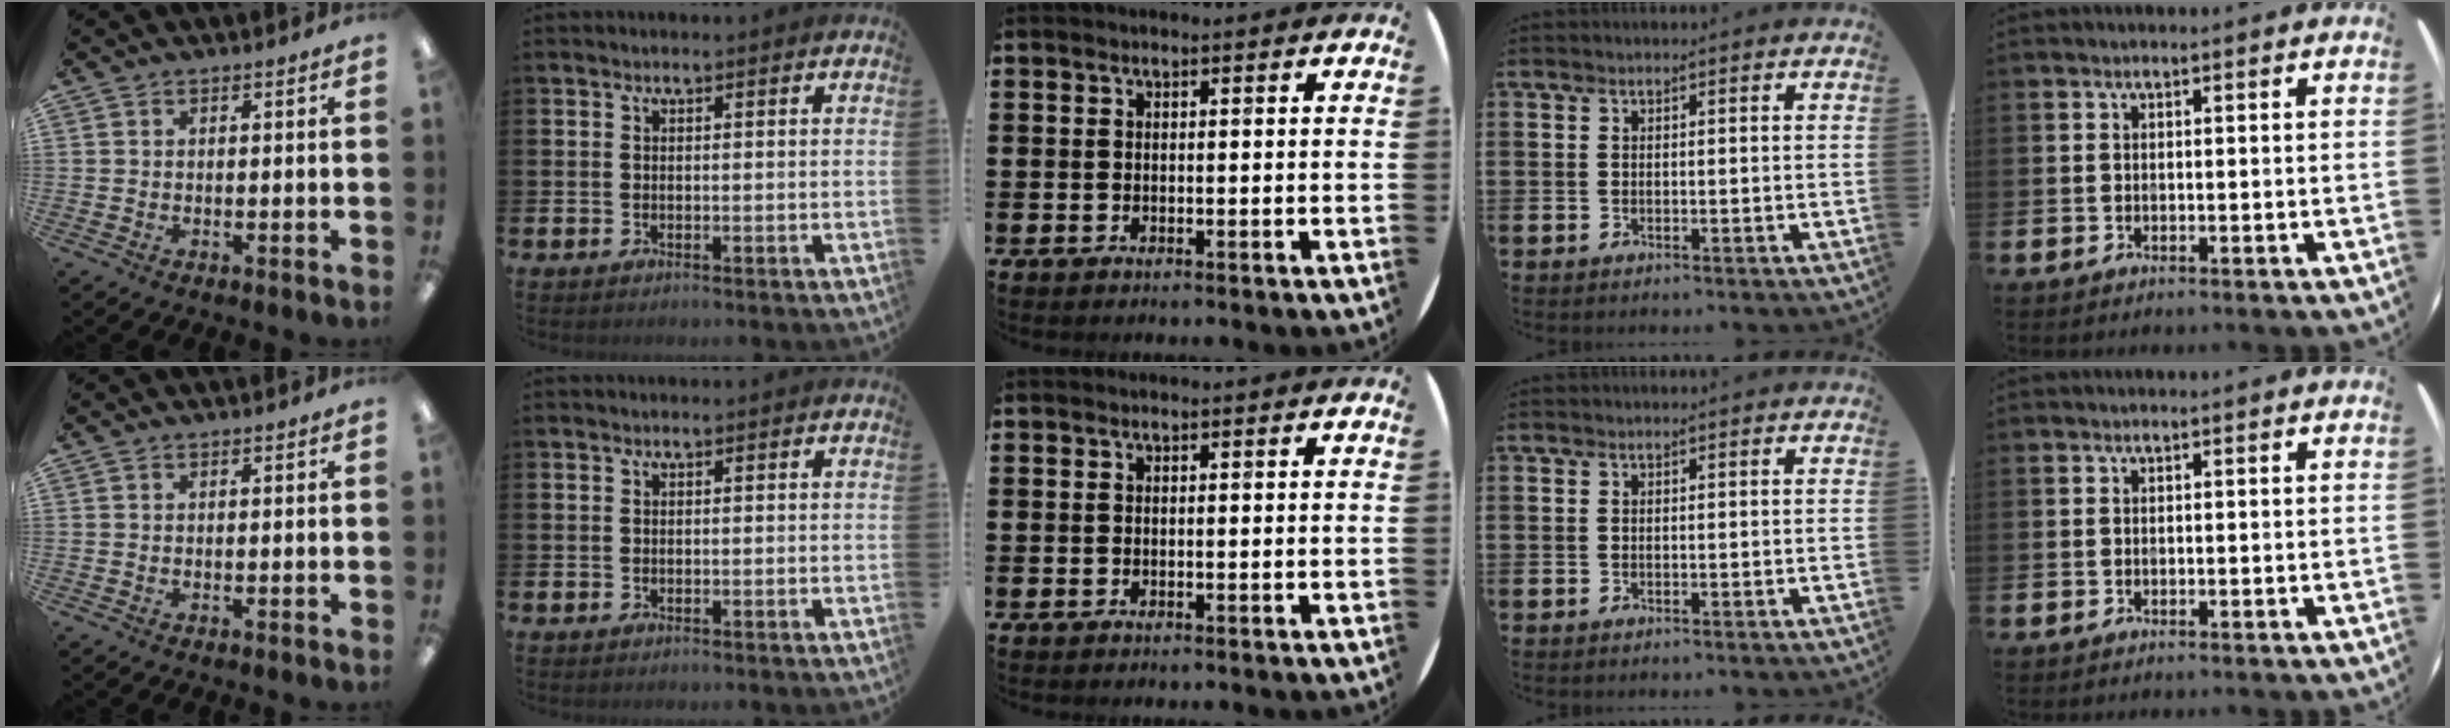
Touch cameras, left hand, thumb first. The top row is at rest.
{}